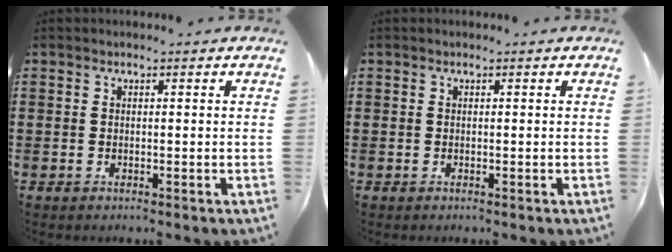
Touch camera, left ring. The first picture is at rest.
{"total": 0.0}